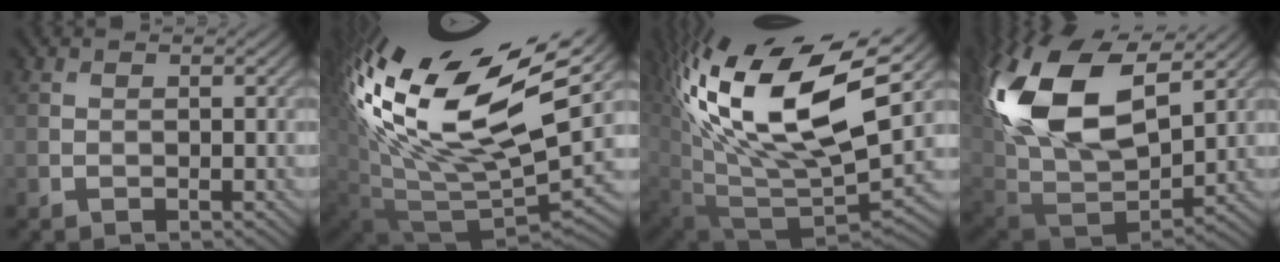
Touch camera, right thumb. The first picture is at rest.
{"total": 20.3, "force": [9.3, 8.6, 15.8], "torque": [-0.326, 0.017, 0.167]}
{"total": 19.3, "force": [7.7, 9.5, 14.9], "torque": [-0.300, 0.011, 0.145]}
{"total": 20.0, "force": [6.9, 11.9, 14.5], "torque": [-0.335, 0.016, 0.137]}